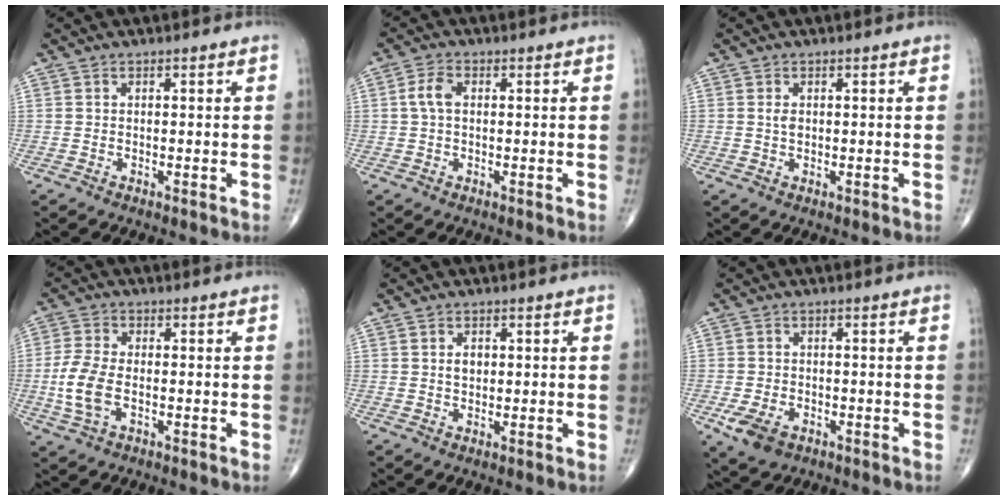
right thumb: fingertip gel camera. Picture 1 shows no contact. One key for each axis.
{"total": 3.5, "fx": 0.4, "fy": 2.1, "fz": 2.8, "tx": -0.061, "ty": 0.009, "tz": 0.004}
{"total": 1.4, "fx": 0.2, "fy": 0.9, "fz": 1.0, "tx": -0.015, "ty": 0.000, "tz": 0.004}
{"total": 7.7, "fx": -1.5, "fy": 4.2, "fz": 6.3, "tx": -0.143, "ty": 0.007, "tz": -0.031}
{"total": 2.4, "fx": 0.4, "fy": 1.7, "fz": 1.7, "tx": -0.022, "ty": 0.000, "tz": 0.007}
{"total": 5.9, "fx": -2.5, "fy": 3.8, "fz": 3.7, "tx": -0.072, "ty": 0.003, "tz": -0.038}